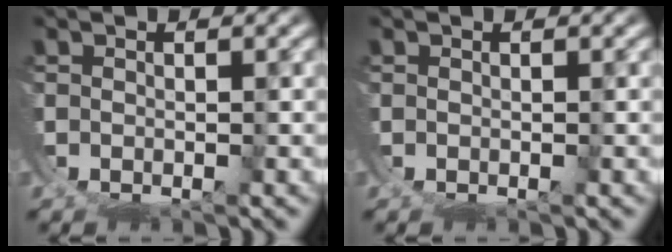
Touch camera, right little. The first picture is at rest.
{"total": 0.0}